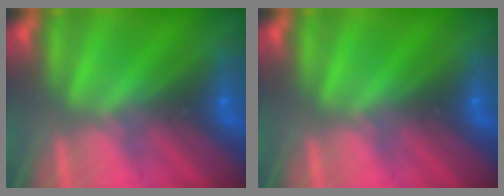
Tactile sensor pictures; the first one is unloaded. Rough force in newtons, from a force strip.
{"total": 0.0}